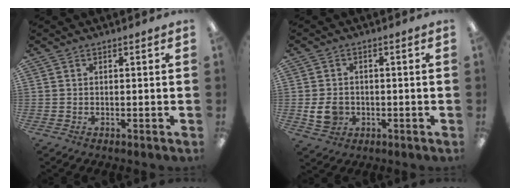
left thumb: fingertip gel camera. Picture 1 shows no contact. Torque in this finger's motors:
{"motor_torque": [-0.18, 0.19, 0.46, -0.10, 0.02]}